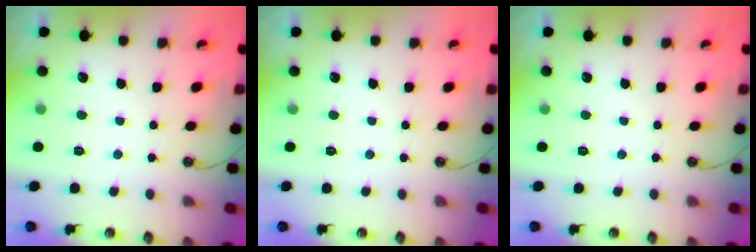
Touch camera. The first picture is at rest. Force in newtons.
{"total": 0.0}
{"total": 0.0}